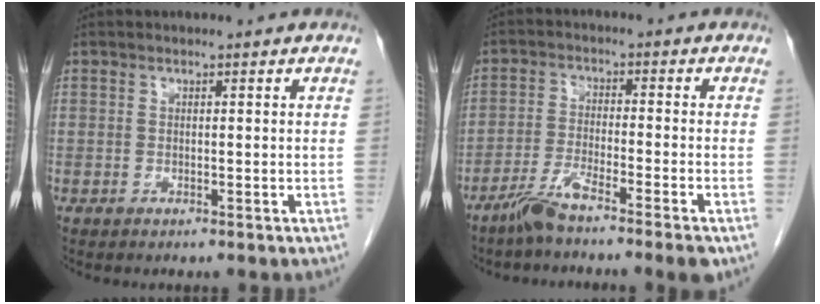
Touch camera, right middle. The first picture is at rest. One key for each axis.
{"total": 7.1, "fx": -5.2, "fy": -0.5, "fz": 4.9, "tx": -0.090, "ty": -0.017, "tz": -0.099}